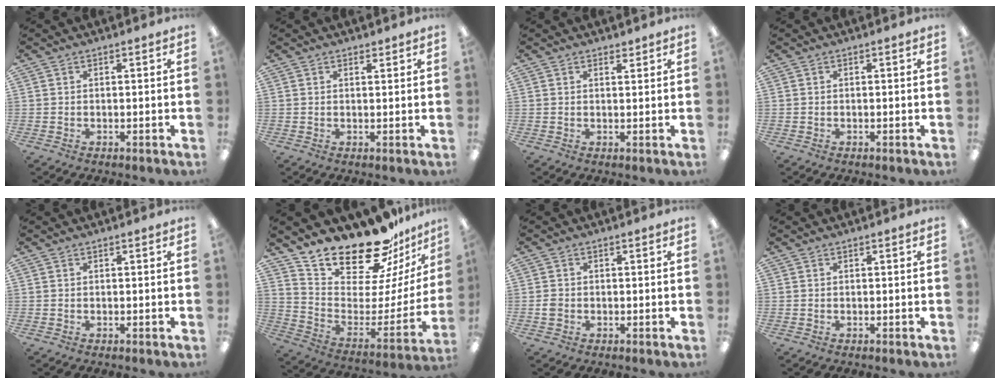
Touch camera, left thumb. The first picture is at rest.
{"total": 1.2, "force": [1.1, 0.4, 0.2], "torque": [0.004, -0.004, 0.019]}
{"total": 1.5, "force": [1.3, 0.5, 0.3], "torque": [0.001, -0.004, 0.024]}
{"total": 0.0}
{"total": 0.0}
{"total": 21.8, "force": [20.1, 5.8, 6.3], "torque": [-0.106, -0.175, 0.355]}
{"total": 1.8, "force": [-0.3, 1.5, 0.8], "torque": [-0.013, 0.005, -0.007]}
{"total": 0.0}